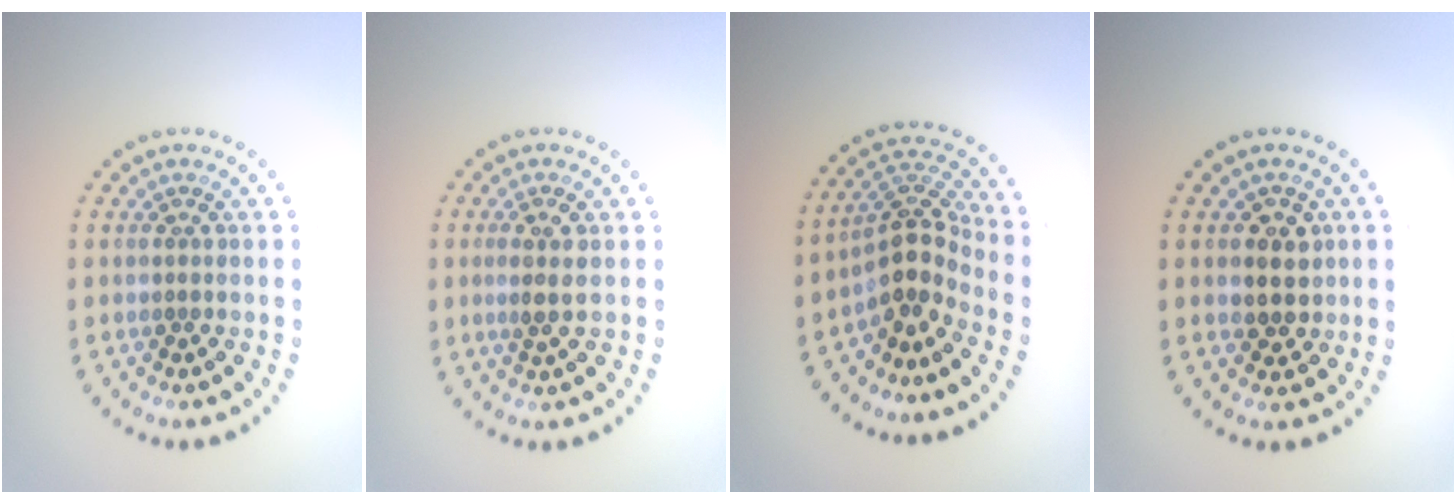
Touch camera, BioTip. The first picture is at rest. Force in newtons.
{"total": 1.7, "press": 1.5, "slide": 0.7}
{"total": 4.0, "press": 3.0, "slide": 2.6}
{"total": 2.7, "press": 2.6, "slide": 0.8}